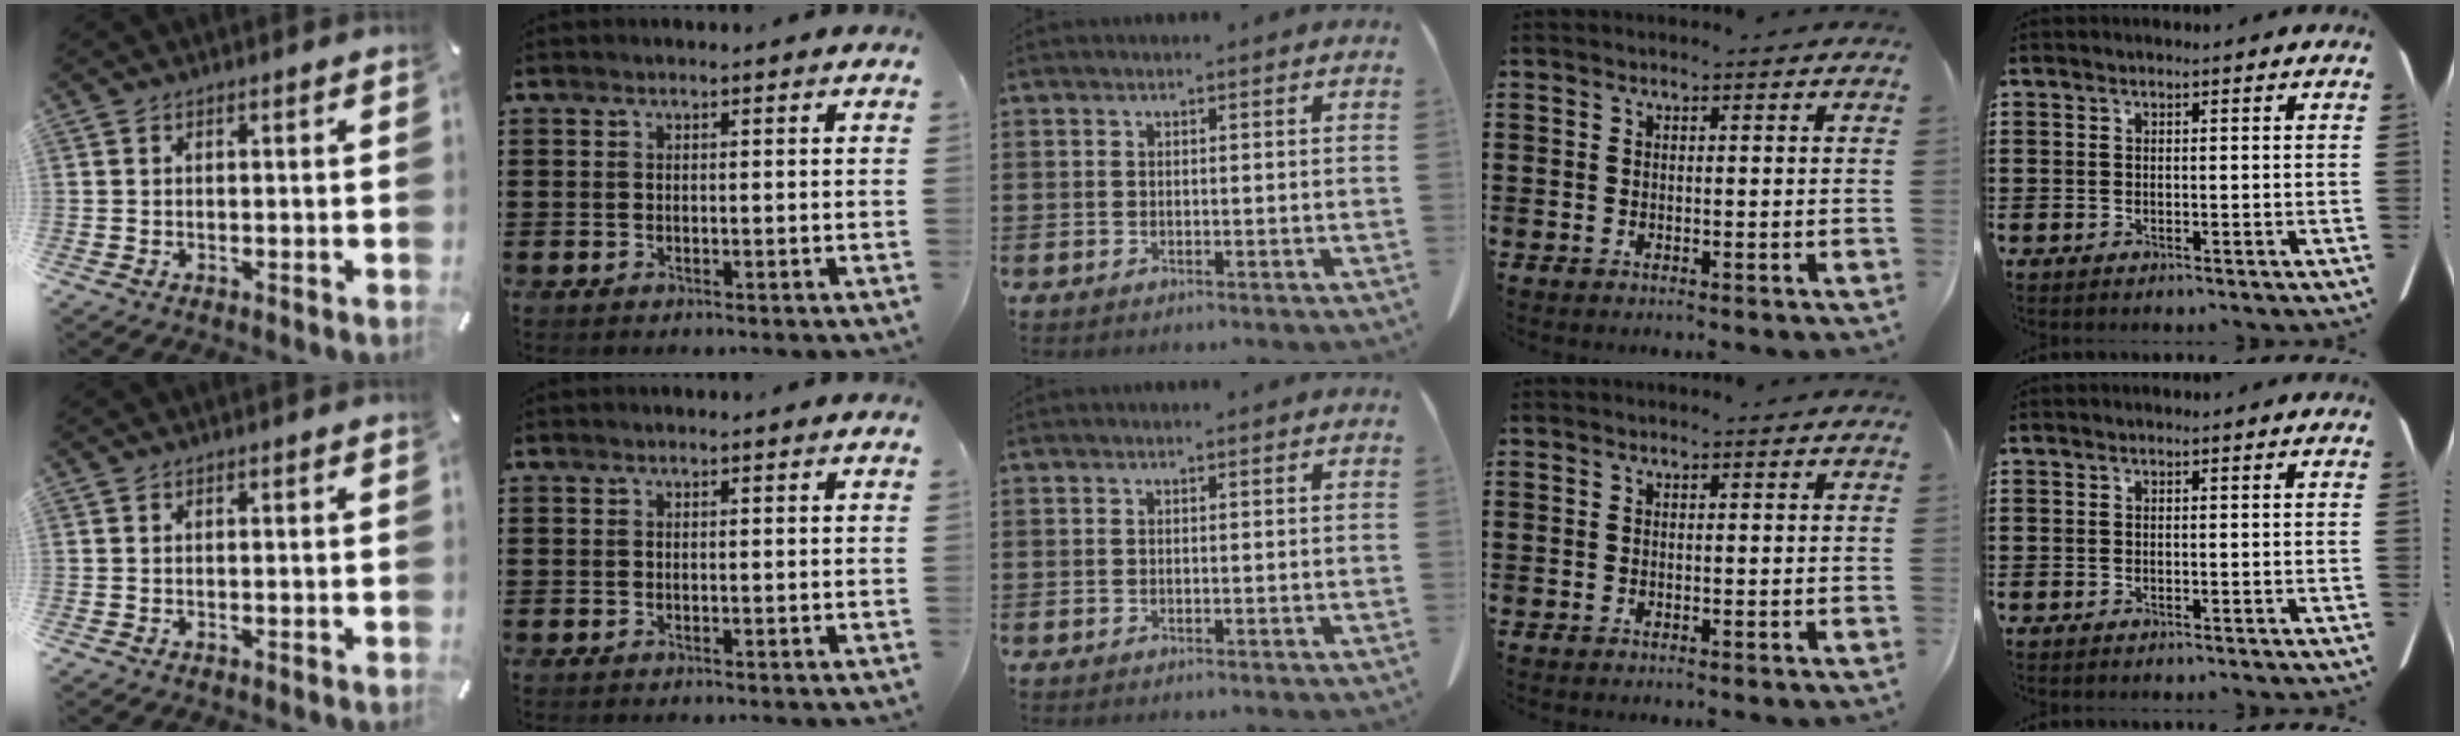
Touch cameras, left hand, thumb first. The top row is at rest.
{}